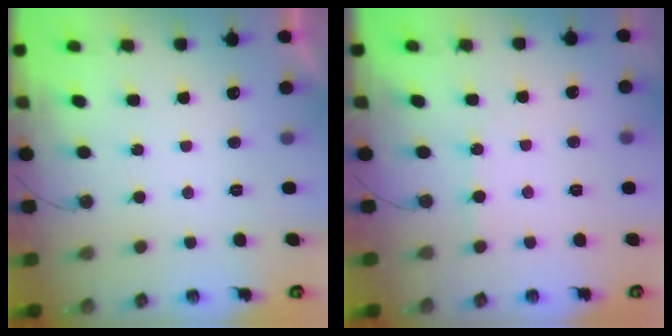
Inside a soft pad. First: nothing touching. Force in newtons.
{"total": 2.2, "press": 2.1, "slide": 0.3}